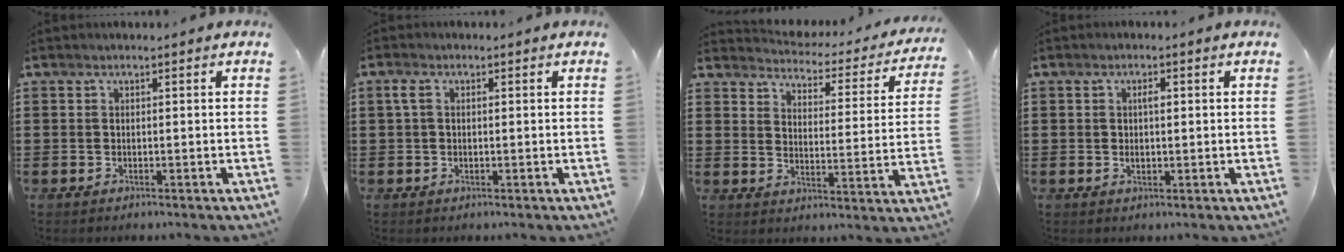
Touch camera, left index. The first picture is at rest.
{"total": 1.8, "force": [0.2, 0.8, 1.6], "torque": [-0.033, 0.003, 0.003]}
{"total": 2.8, "force": [2.7, 0.4, 0.4], "torque": [-0.031, -0.030, 0.039]}
{"total": 2.1, "force": [0.4, 0.8, 1.9], "torque": [-0.039, 0.005, 0.004]}